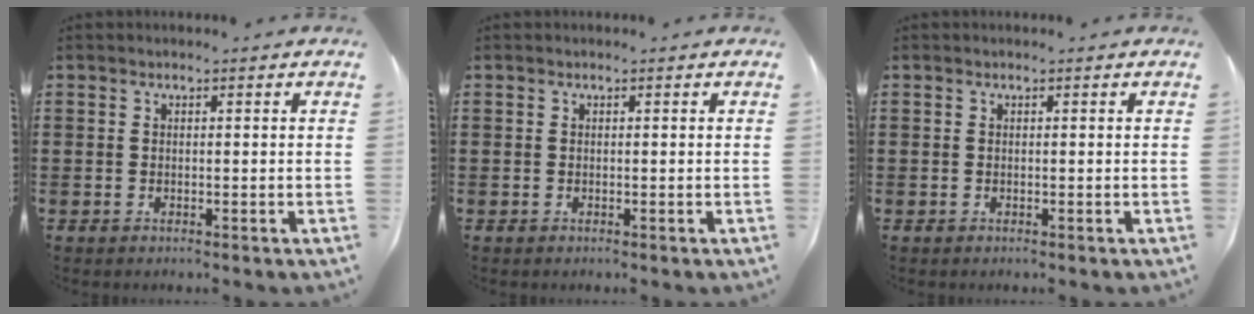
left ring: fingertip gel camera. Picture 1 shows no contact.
{"total": 0.0}
{"total": 0.0}